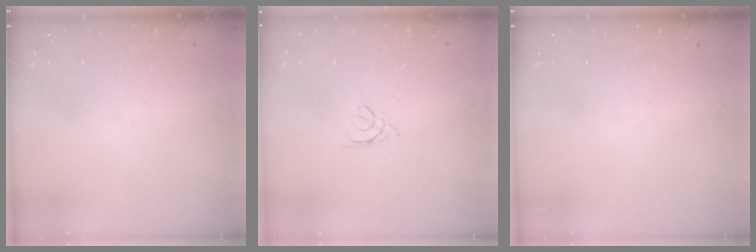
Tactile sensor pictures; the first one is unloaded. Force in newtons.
{"total": 3.0, "press": 2.9, "slide": 0.7}
{"total": 0.0}